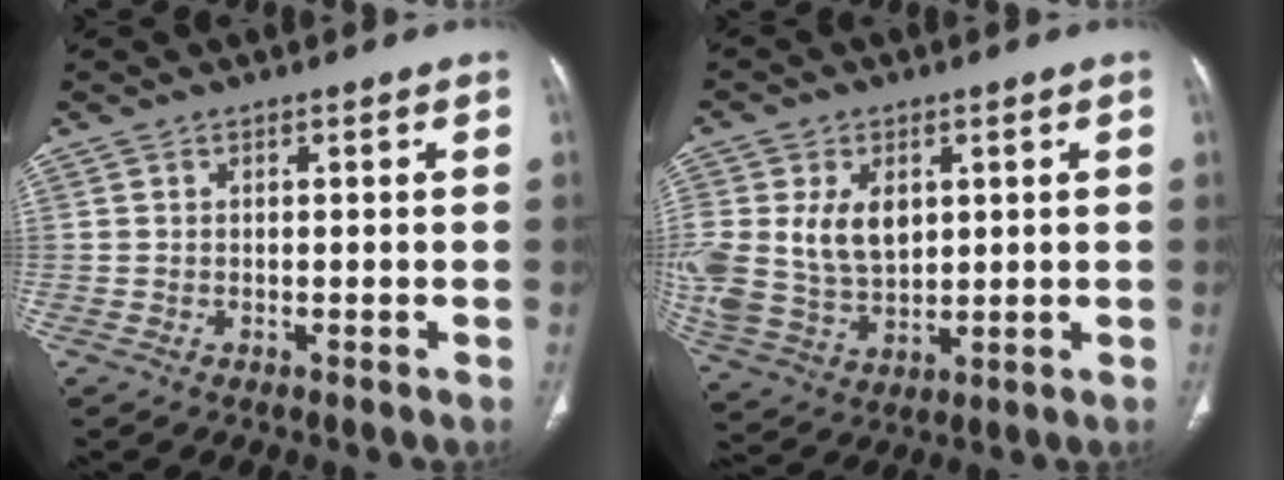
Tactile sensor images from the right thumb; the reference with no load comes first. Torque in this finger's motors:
{"motor_torque": [1.80, 1.77, 1.08, 0.85, 0.15]}